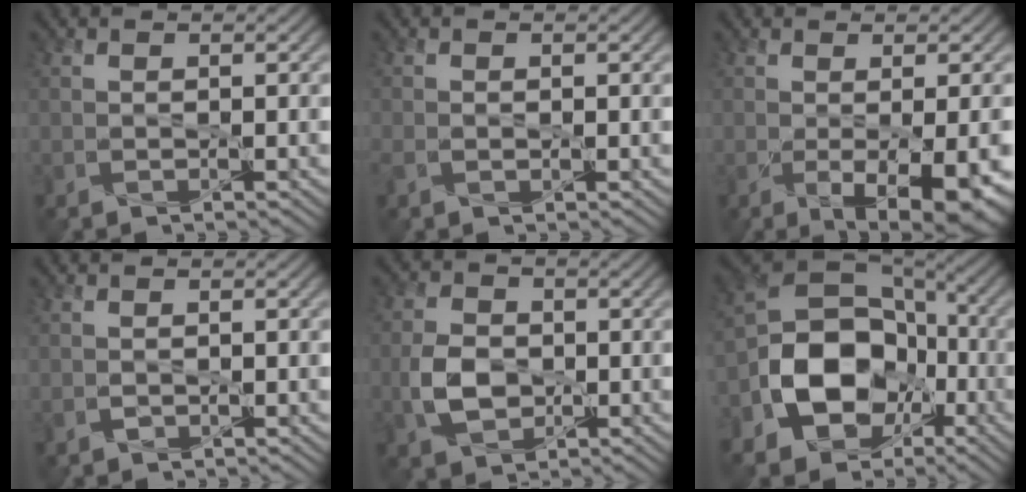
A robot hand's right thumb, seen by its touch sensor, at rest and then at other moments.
{"total": 1.5, "force": [-0.4, 1.0, 1.1], "torque": [-0.027, -0.006, -0.005]}
{"total": 6.9, "force": [-1.8, 2.3, 6.3], "torque": [-0.099, -0.028, -0.004]}
{"total": 0.7, "force": [0.2, 0.5, 0.3], "torque": [-0.011, -0.003, 0.009]}
{"total": 5.5, "force": [-1.0, 4.2, 3.5], "torque": [-0.085, -0.005, -0.022]}
{"total": 15.4, "force": [-4.4, 11.4, 9.4], "torque": [-0.187, -0.030, -0.084]}